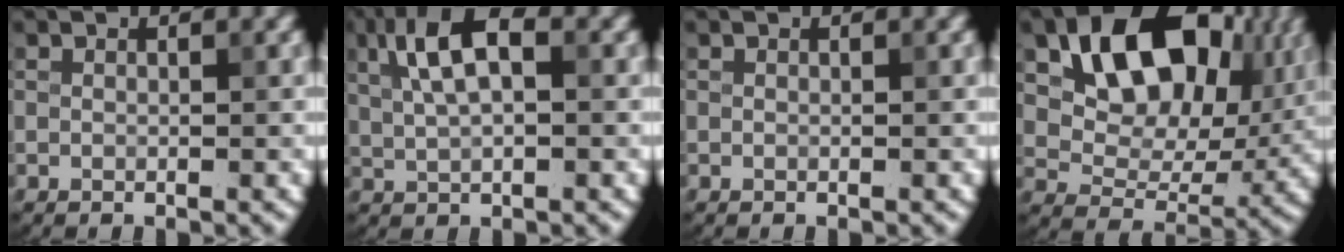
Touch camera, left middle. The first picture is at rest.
{"total": 5.5, "force": [1.7, 2.3, 4.7], "torque": [-0.095, 0.011, 0.027]}
{"total": 0.0}
{"total": 14.0, "force": [5.3, 8.9, 9.4], "torque": [-0.148, 0.004, 0.094]}